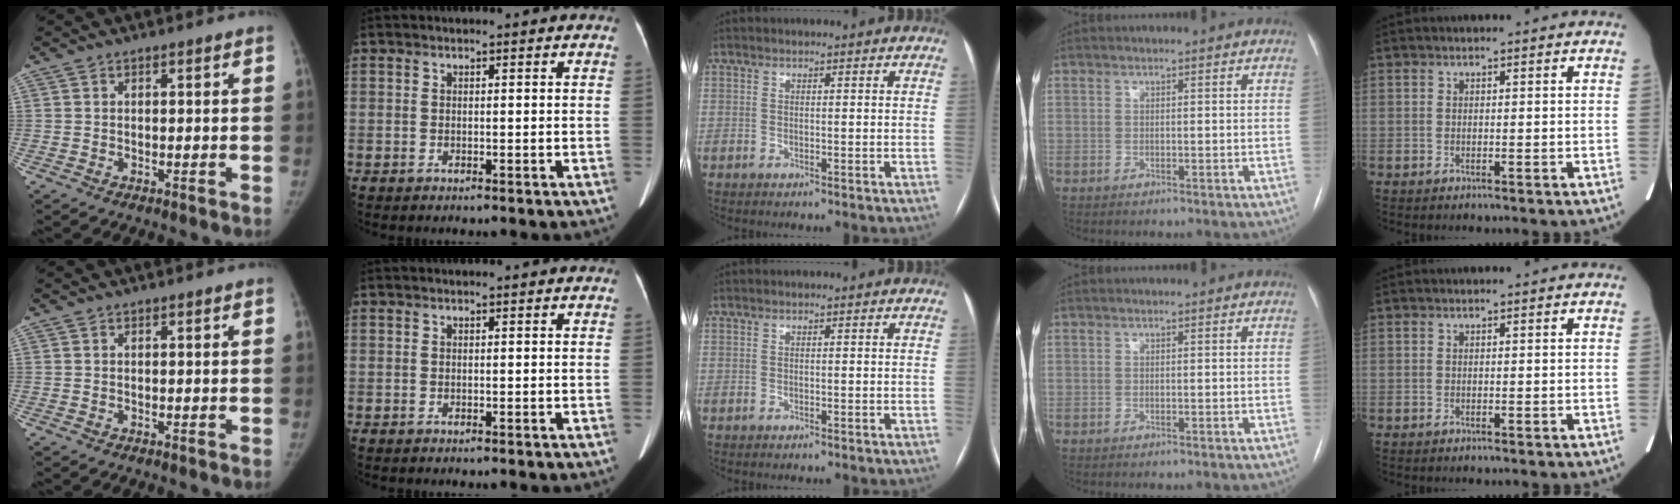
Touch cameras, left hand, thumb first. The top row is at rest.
{}